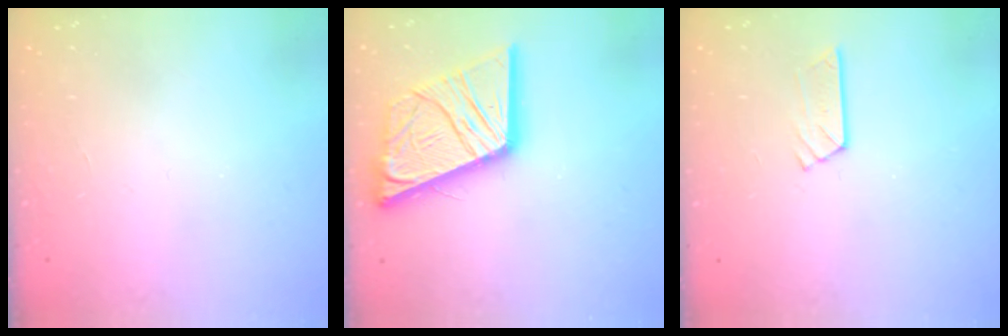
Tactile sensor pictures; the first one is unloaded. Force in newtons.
{"total": 23.1, "press": 23.0, "slide": 2.6}
{"total": 3.9, "press": 3.9, "slide": 0.4}